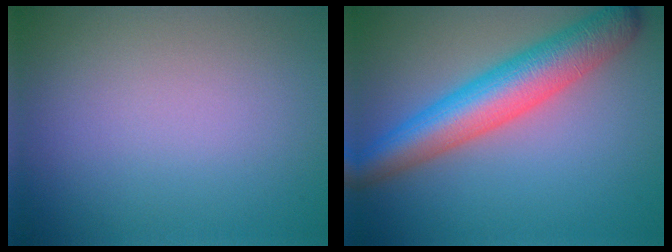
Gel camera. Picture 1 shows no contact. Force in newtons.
{"total": 7.6, "press": 7.6, "slide": 0.3}